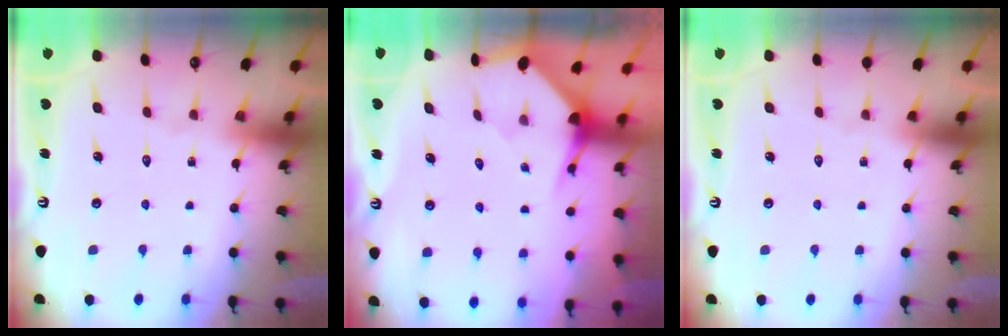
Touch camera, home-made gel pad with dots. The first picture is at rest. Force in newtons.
{"total": 3.2, "press": 3.2, "slide": 0.1}
{"total": 0.0}